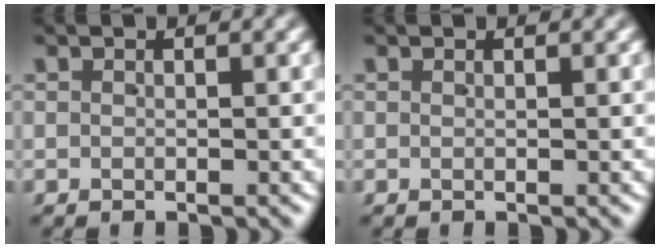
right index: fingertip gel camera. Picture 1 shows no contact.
{"total": 0.0}